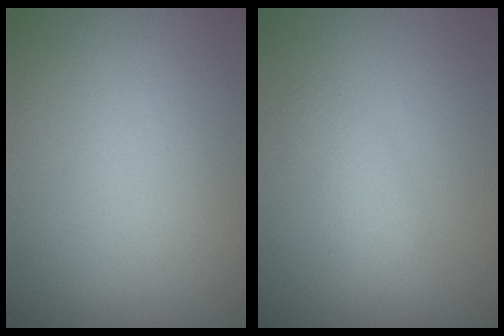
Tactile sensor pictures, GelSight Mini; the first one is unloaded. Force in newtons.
{"total": 2.0, "press": 2.0, "slide": 0.0}